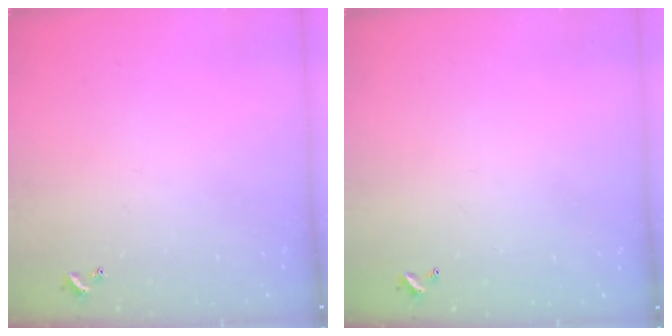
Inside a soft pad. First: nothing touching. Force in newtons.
{"total": 2.8, "press": 2.8, "slide": 0.1}